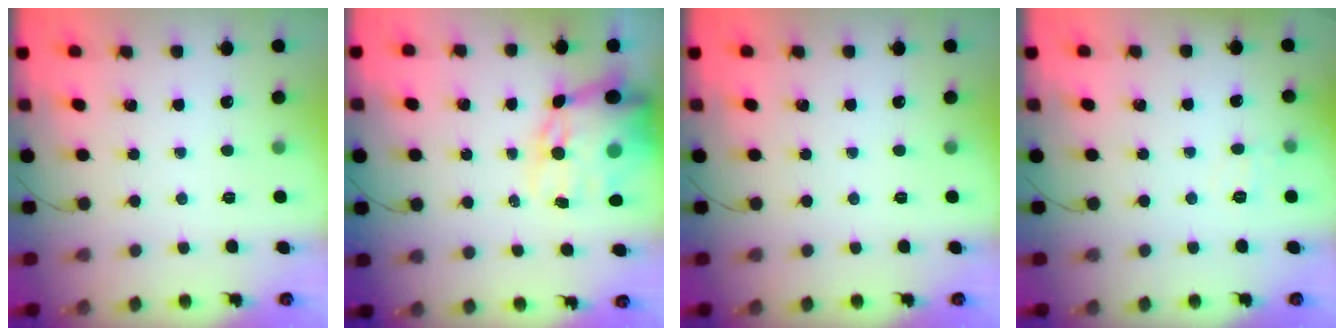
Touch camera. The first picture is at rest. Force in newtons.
{"total": 15.8, "press": 15.4, "slide": 3.6}
{"total": 0.0}
{"total": 6.5, "press": 6.3, "slide": 1.4}